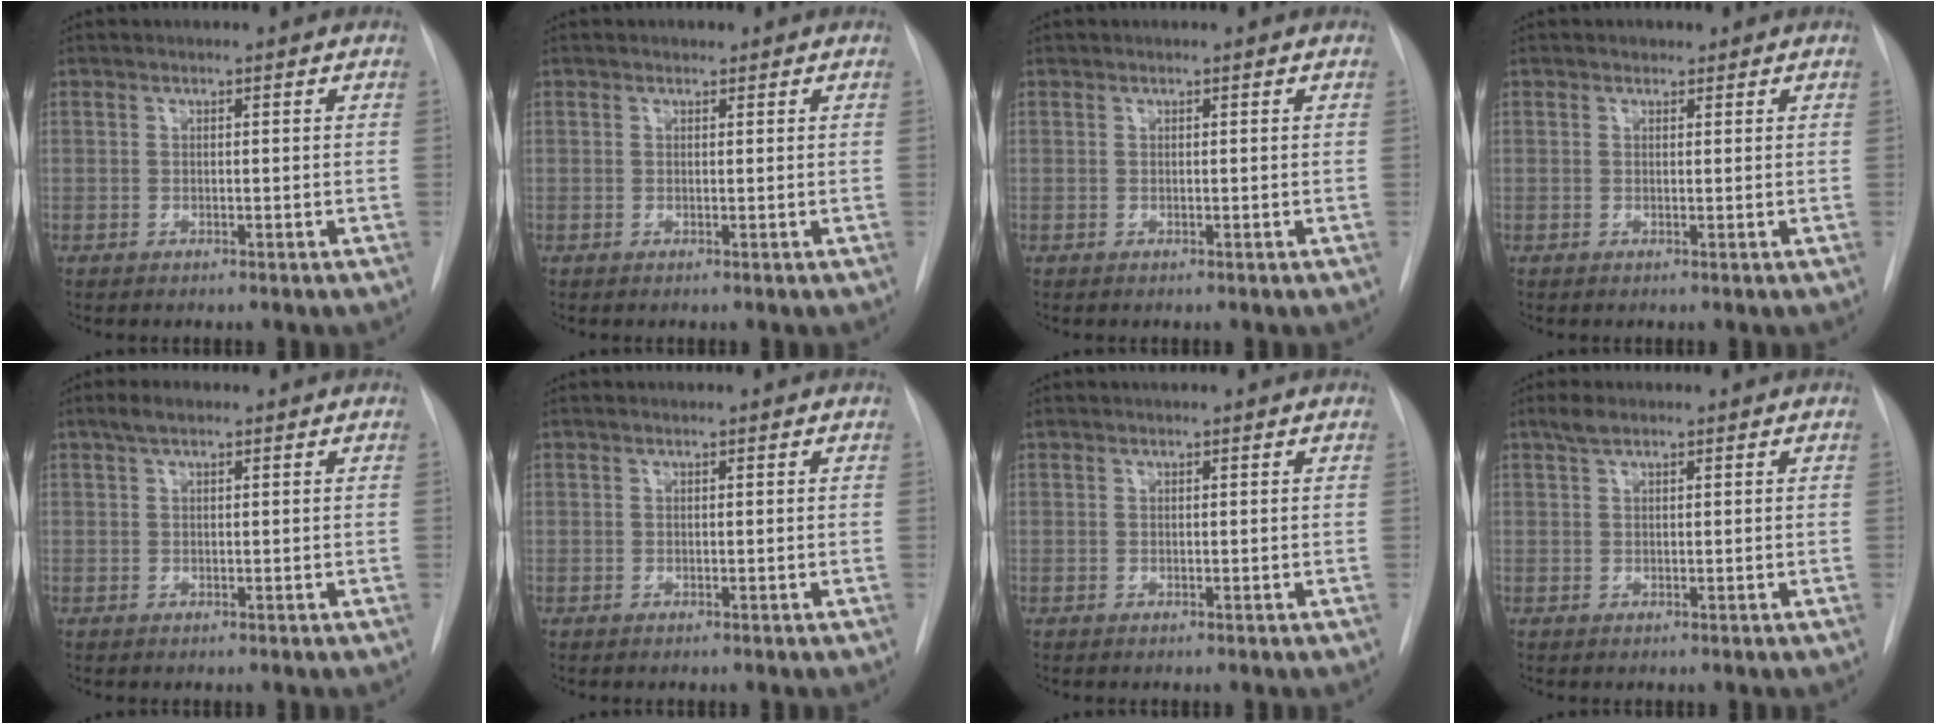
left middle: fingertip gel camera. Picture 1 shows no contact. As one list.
[{"total": 0.7, "force": [0.5, 0.5, 0.1], "torque": [-0.003, 0.002, 0.005]}, {"total": 0.0}, {"total": 1.0, "force": [0.7, 0.7, 0.2], "torque": [0.000, 0.001, 0.006]}, {"total": 2.1, "force": [1.4, 0.7, 1.4], "torque": [-0.028, 0.014, 0.025]}, {"total": 0.0}, {"total": 0.9, "force": [0.8, 0.2, 0.3], "torque": [-0.012, 0.020, 0.017]}, {"total": 1.9, "force": [1.4, 0.7, 1.1], "torque": [-0.025, 0.010, 0.028]}]